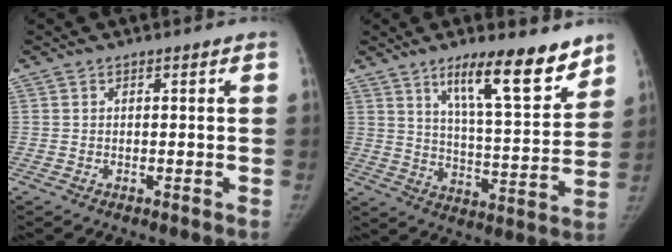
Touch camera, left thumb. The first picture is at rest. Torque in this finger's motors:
{"motor_torque": [0.11, 0.15, 0.93, -0.83, 0.10]}